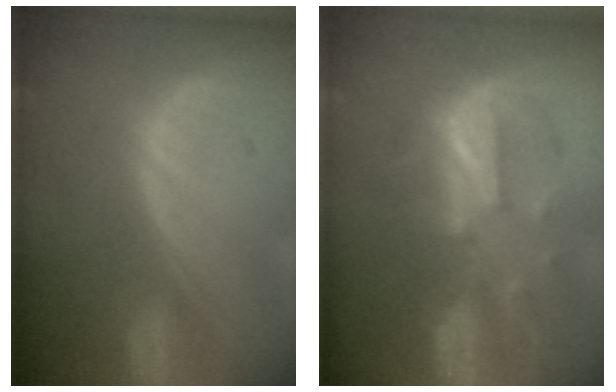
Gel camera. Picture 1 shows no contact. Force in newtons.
{"total": 8.0, "press": 8.0, "slide": 0.6}